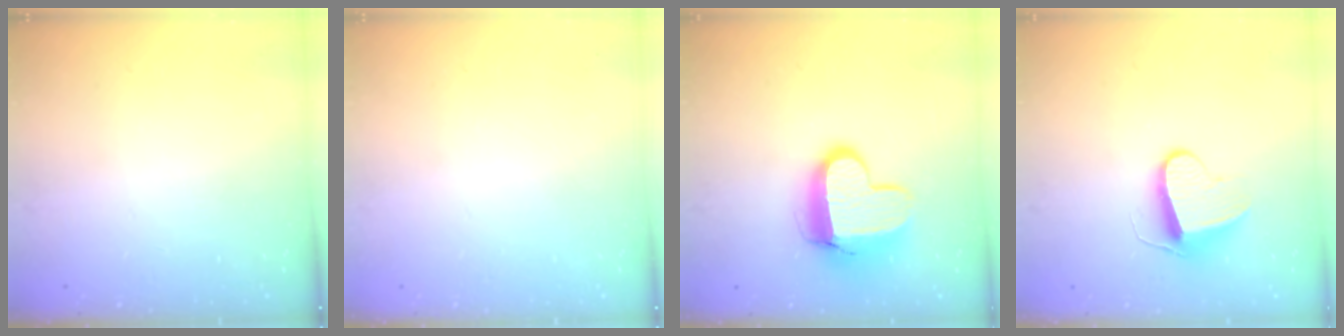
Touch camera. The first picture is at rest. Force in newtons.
{"total": 0.0}
{"total": 12.7, "press": 12.6, "slide": 1.1}
{"total": 9.4, "press": 9.4, "slide": 0.7}